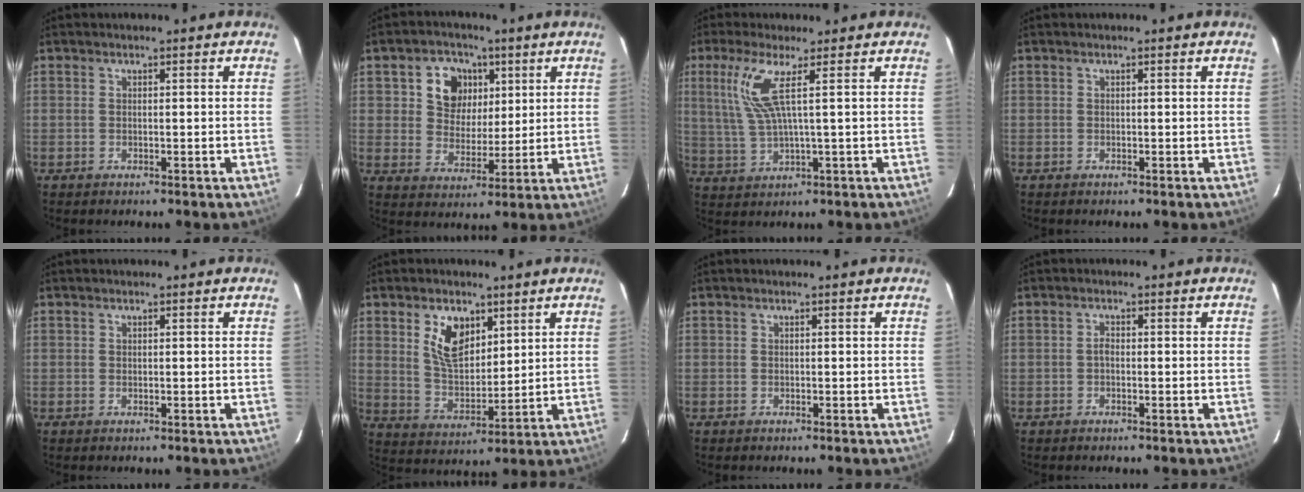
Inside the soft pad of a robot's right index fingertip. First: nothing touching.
{"total": 9.5, "force": [3.4, 8.0, 3.9], "torque": [-0.088, 0.018, 0.063]}
{"total": 7.4, "force": [2.6, 0.2, 6.9], "torque": [-0.150, -0.003, 0.063]}
{"total": 0.0}
{"total": 0.0}
{"total": 9.5, "force": [4.4, 5.4, 6.4], "torque": [-0.116, 0.009, 0.093]}
{"total": 0.0}
{"total": 1.0, "force": [-0.3, 0.6, 0.8], "torque": [-0.015, 0.005, -0.007]}